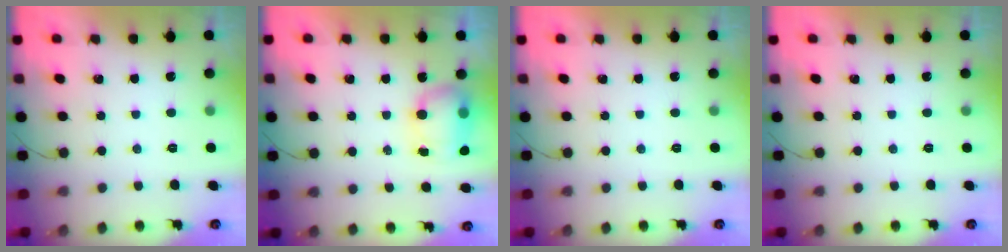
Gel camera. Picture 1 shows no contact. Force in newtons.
{"total": 9.1, "press": 7.9, "slide": 4.4}
{"total": 0.0}
{"total": 0.0}